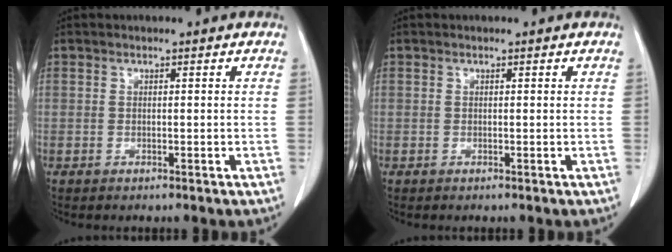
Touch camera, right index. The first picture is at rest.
{"total": 0.0}